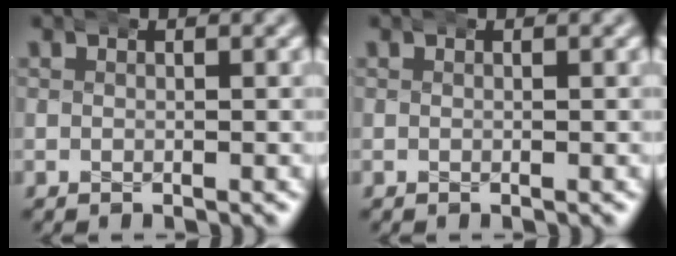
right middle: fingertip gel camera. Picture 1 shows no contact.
{"total": 0.0}